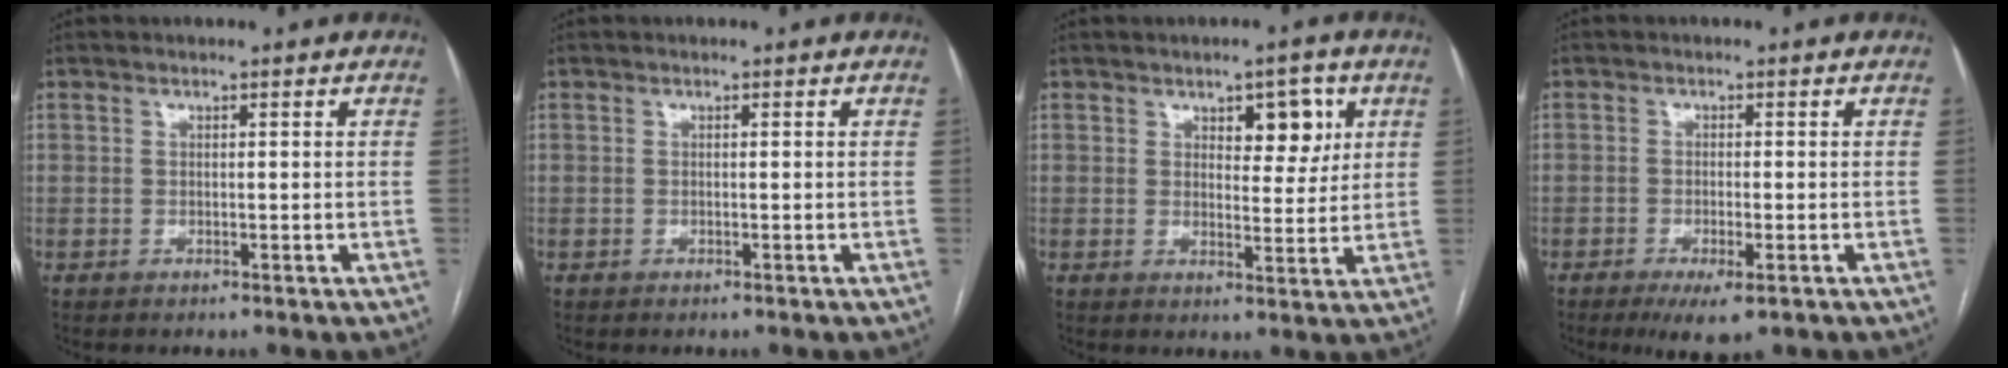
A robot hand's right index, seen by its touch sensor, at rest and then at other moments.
{"total": 0.0}
{"total": 6.1, "force": [2.7, 2.8, 4.7], "torque": [-0.056, 0.003, 0.038]}
{"total": 4.9, "force": [-2.7, 1.1, 3.9], "torque": [-0.062, -0.010, -0.039]}